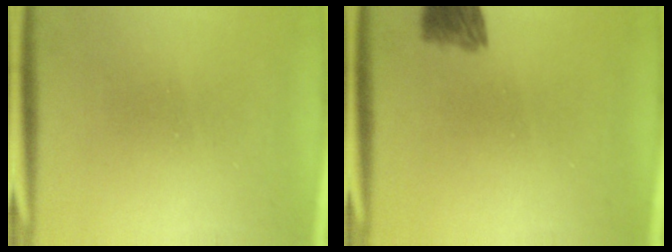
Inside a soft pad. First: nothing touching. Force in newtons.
{"total": 5.3}